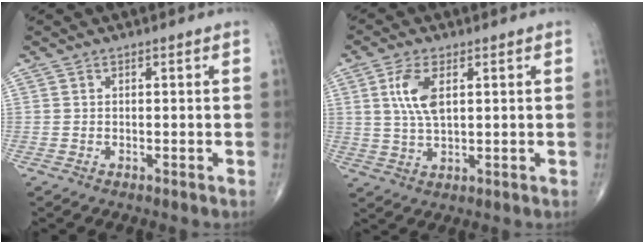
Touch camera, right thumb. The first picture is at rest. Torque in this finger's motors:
{"motor_torque": [1.06, 0.96, 1.02, 0.01, 0.06]}